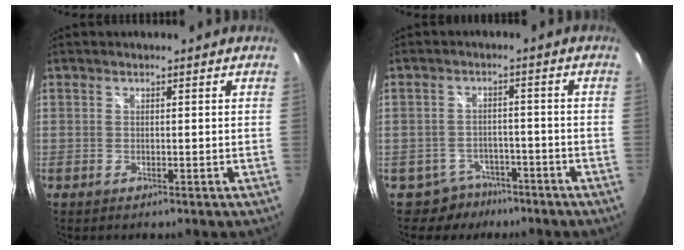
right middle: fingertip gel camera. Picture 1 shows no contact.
{"total": 5.5, "force": [-4.0, 3.8, 0.1], "torque": [-0.011, 0.019, -0.057]}